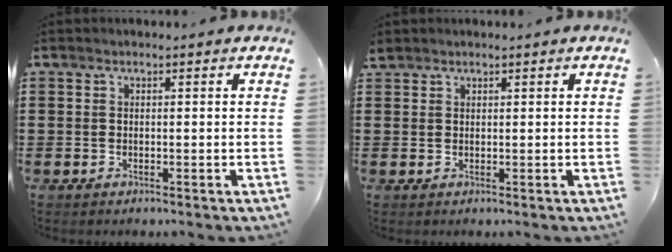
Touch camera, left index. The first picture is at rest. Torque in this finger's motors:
{"motor_torque": [-0.12, 0.38, -0.03, 0.00]}